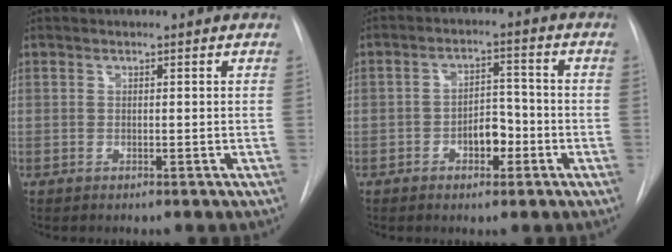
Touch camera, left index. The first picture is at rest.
{"total": 5.1, "force": [-2.6, 2.6, 3.4], "torque": [-0.049, 0.008, -0.042]}